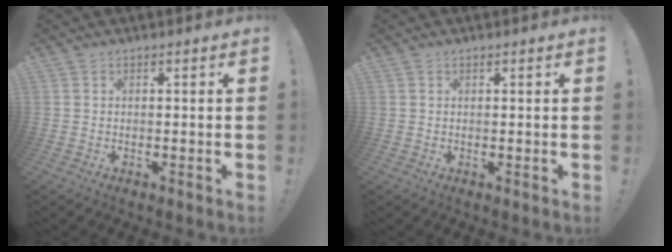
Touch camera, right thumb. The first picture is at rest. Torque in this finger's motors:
{"motor_torque": [-0.10, -0.27, 0.19, -0.09, -0.01]}